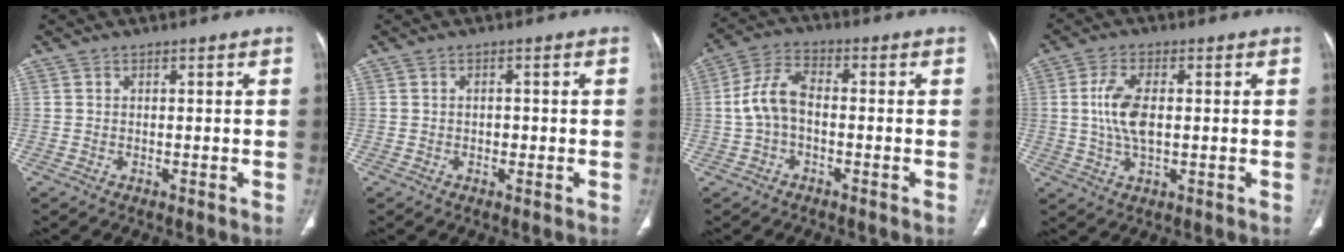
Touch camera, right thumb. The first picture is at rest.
{"total": 1.1, "force": [-0.2, 0.8, 0.8], "torque": [-0.005, 0.002, -0.004]}
{"total": 7.5, "force": [-0.9, 4.5, 6.0], "torque": [-0.119, 0.026, -0.026]}
{"total": 7.5, "force": [0.5, 3.6, 6.6], "torque": [-0.142, 0.001, 0.009]}